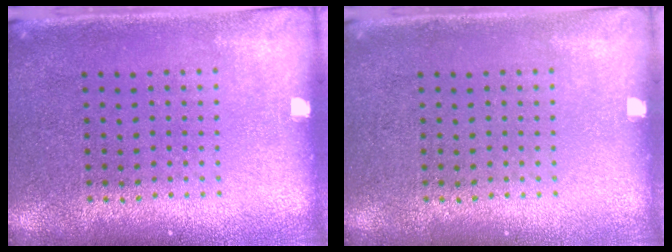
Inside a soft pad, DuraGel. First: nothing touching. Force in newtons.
{"total": 0.0}